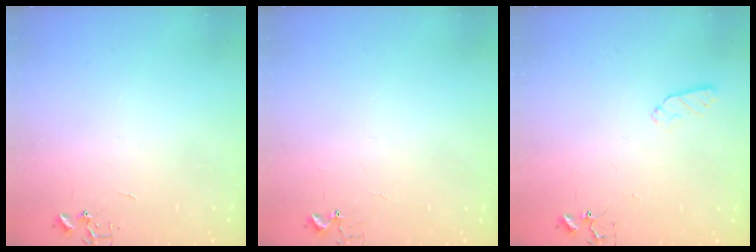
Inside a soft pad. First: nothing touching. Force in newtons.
{"total": 3.8, "press": 3.8, "slide": 0.3}
{"total": 5.0, "press": 4.9, "slide": 0.7}